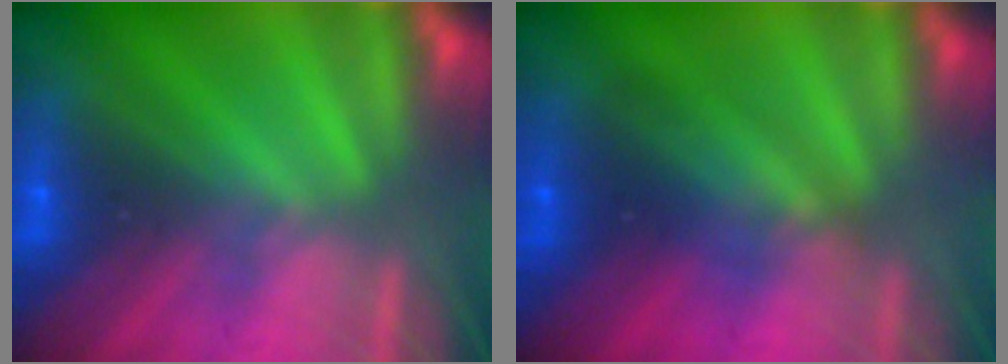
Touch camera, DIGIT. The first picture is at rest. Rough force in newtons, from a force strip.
{"total": 2.7}